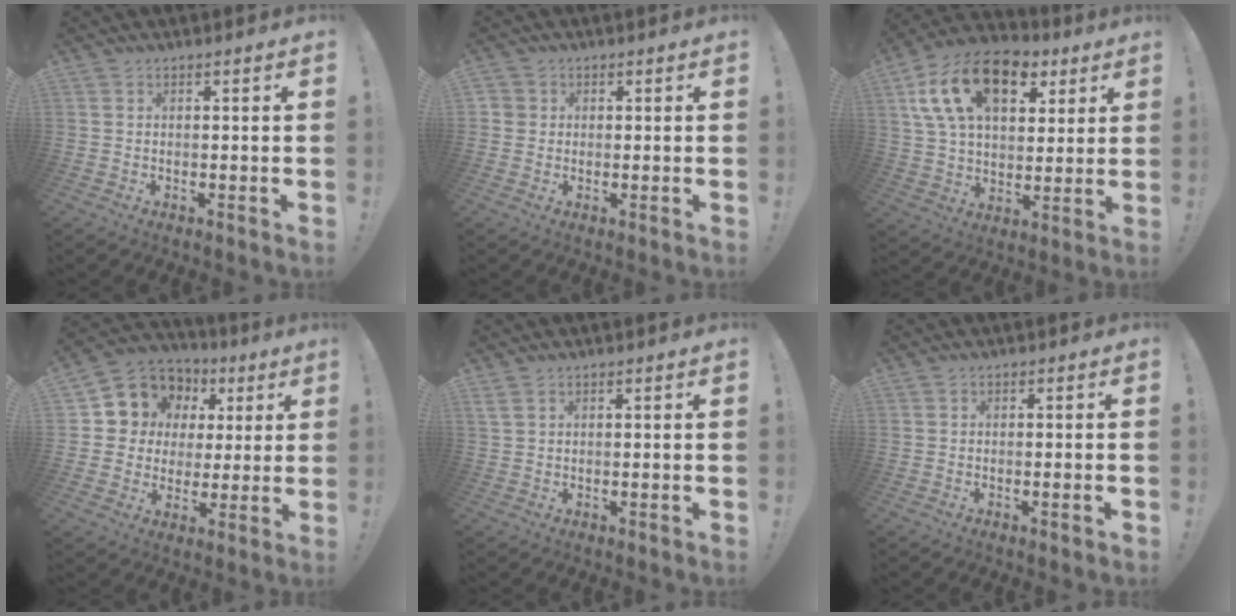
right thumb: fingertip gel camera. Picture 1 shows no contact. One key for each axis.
{"total": 2.0, "fx": 0.2, "fy": 1.9, "fz": 0.6, "tx": -0.012, "ty": 0.003, "tz": 0.005}
{"total": 20.4, "fx": 9.1, "fy": 12.3, "fz": 13.5, "tx": -0.227, "ty": -0.032, "tz": 0.164}
{"total": 10.3, "fx": 4.1, "fy": 9.0, "fz": 2.7, "tx": -0.049, "ty": -0.027, "tz": 0.090}
{"total": 1.5, "fx": 0.8, "fy": 0.5, "fz": 1.2, "tx": -0.032, "ty": 0.003, "tz": 0.018}
{"total": 1.8, "fx": -0.6, "fy": -0.4, "fz": 1.6, "tx": -0.033, "ty": 0.000, "tz": -0.009}